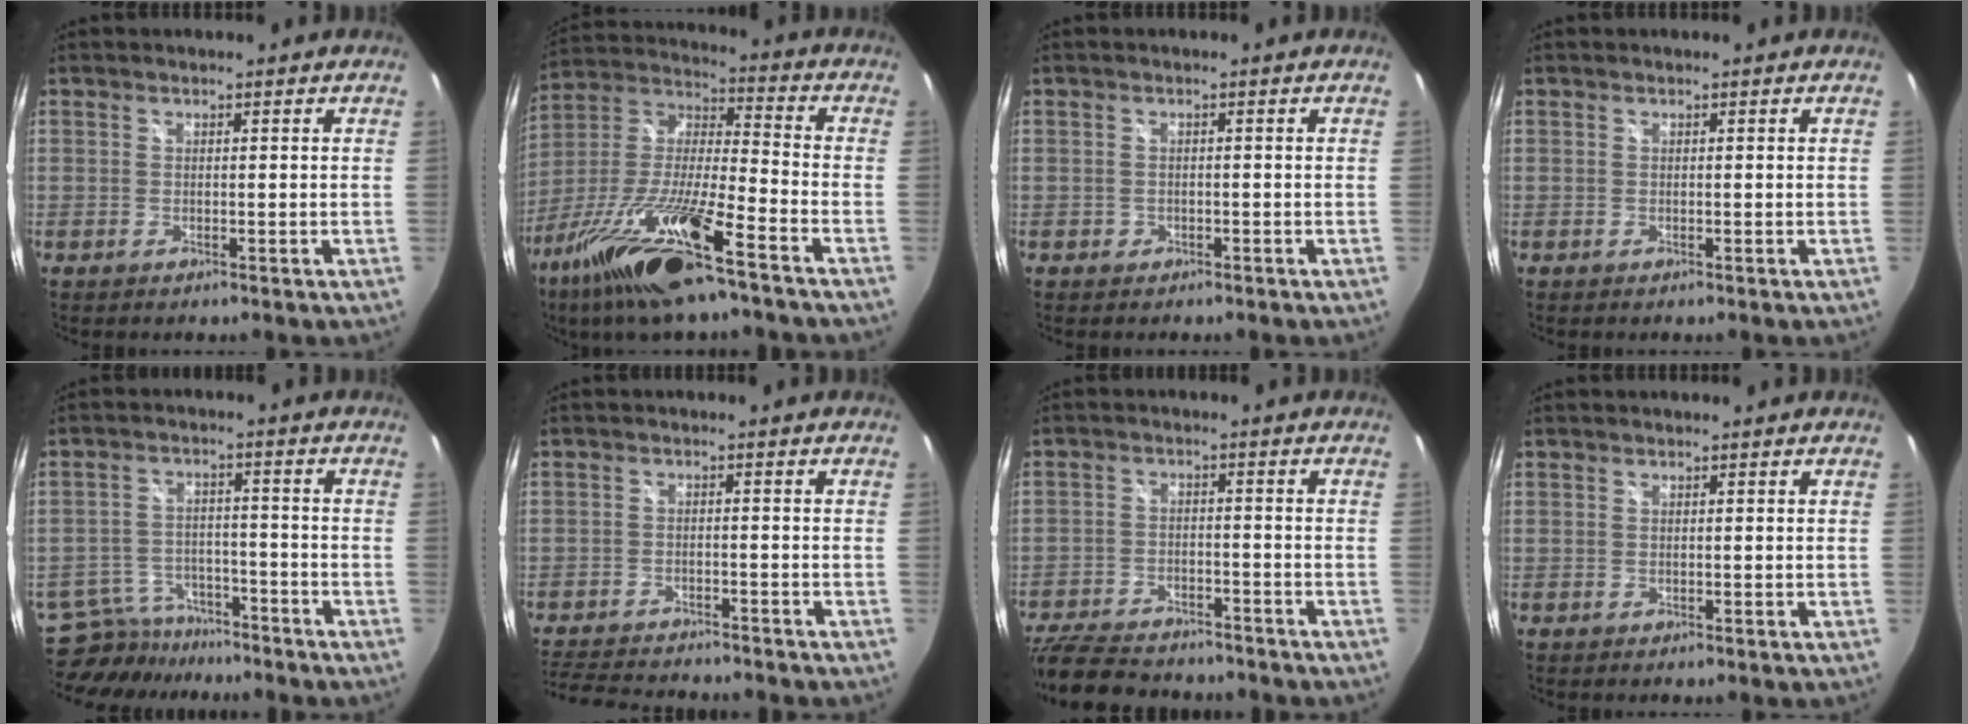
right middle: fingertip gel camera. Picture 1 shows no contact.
{"total": 20.6, "force": [-13.2, 2.7, 15.5], "torque": [-0.302, -0.028, -0.251]}
{"total": 1.1, "force": [-0.6, 1.0, 0.1], "torque": [-0.004, 0.002, -0.005]}
{"total": 0.0}
{"total": 10.7, "force": [-9.4, 4.4, 2.1], "torque": [-0.067, 0.012, -0.142]}
{"total": 11.6, "force": [-10.5, 2.3, 4.2], "torque": [-0.108, -0.013, -0.167]}
{"total": 16.6, "force": [-13.7, 6.4, 6.9], "torque": [-0.171, -0.009, -0.213]}
{"total": 0.0}